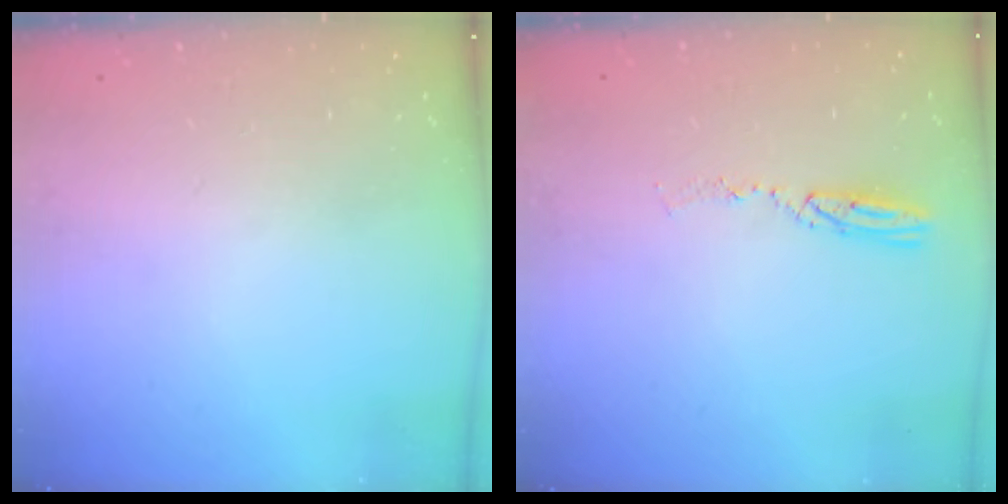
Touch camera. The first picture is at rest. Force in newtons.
{"total": 5.4, "press": 5.3, "slide": 0.6}